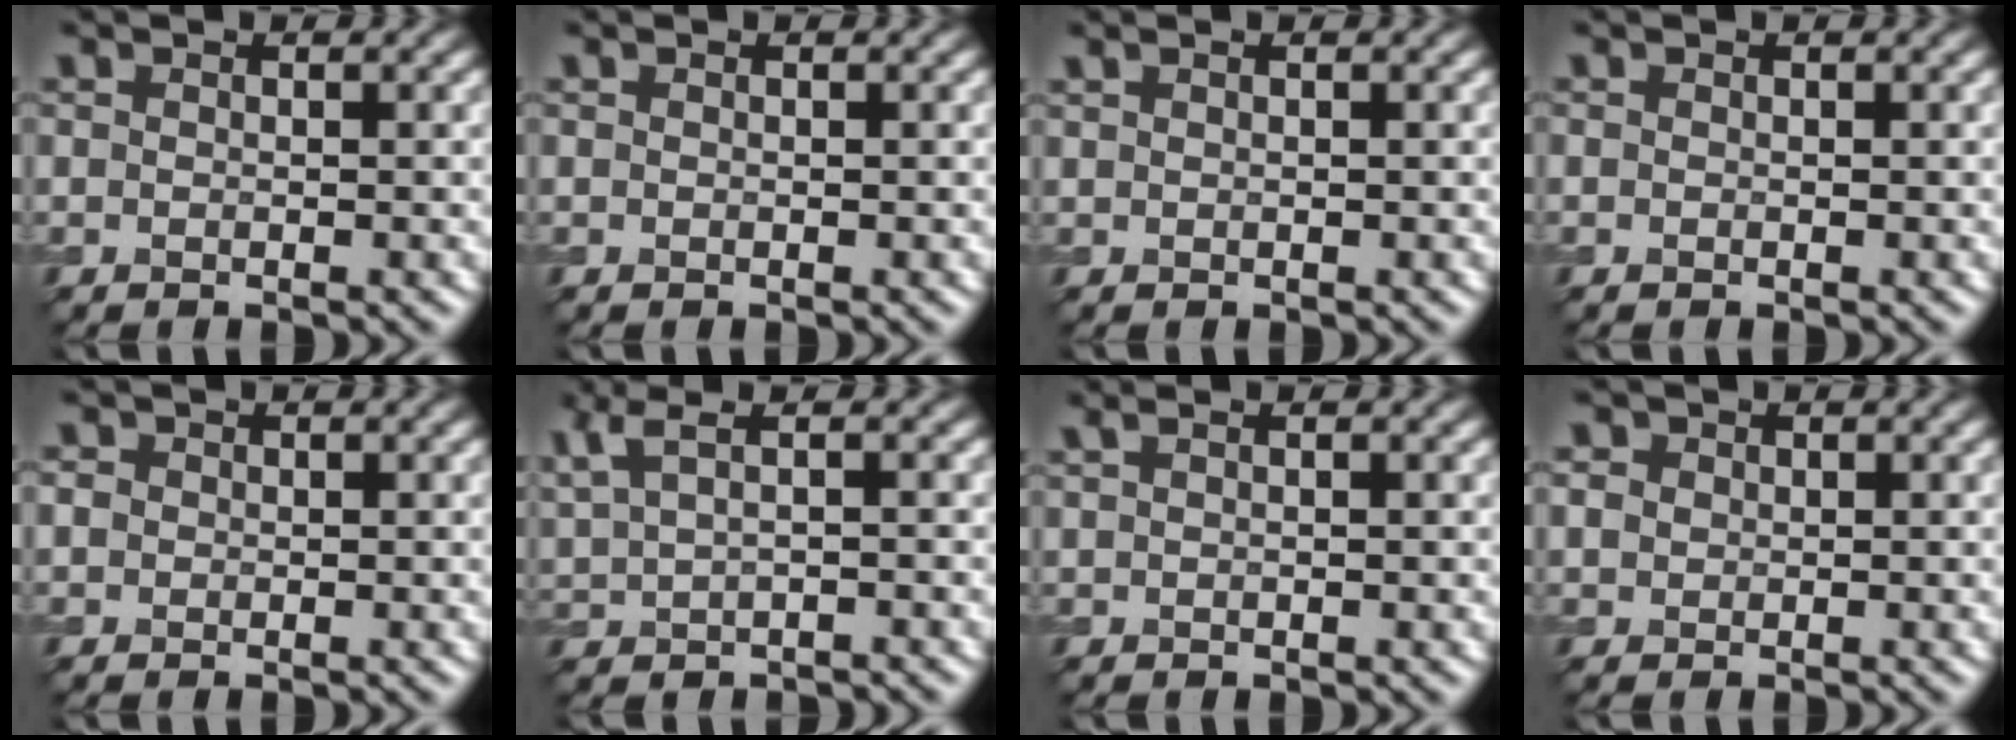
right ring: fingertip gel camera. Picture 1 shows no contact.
{"total": 0.0}
{"total": 0.6, "force": [0.5, 0.2, 0.4], "torque": [-0.010, 0.005, 0.010]}
{"total": 0.0}
{"total": 1.2, "force": [0.2, 1.1, 0.3], "torque": [0.000, -0.001, -0.001]}
{"total": 3.5, "force": [2.3, 1.0, 2.5], "torque": [-0.064, 0.009, 0.046]}
{"total": 1.0, "force": [0.7, 0.4, 0.7], "torque": [-0.017, 0.004, 0.016]}
{"total": 1.8, "force": [0.7, 1.6, 0.6], "torque": [-0.016, 0.006, 0.011]}